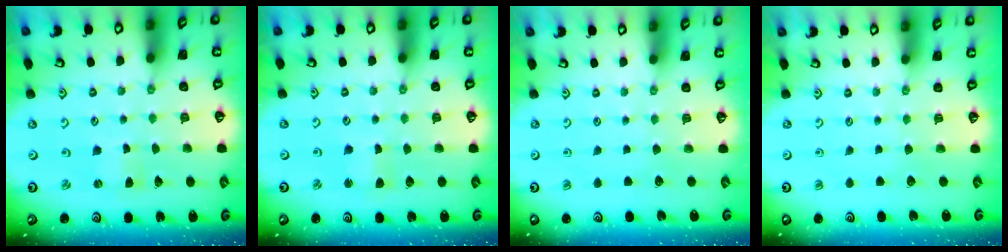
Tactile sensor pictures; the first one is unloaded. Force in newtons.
{"total": 1.7, "press": 1.7, "slide": 0.2}
{"total": 0.0}
{"total": 0.0}